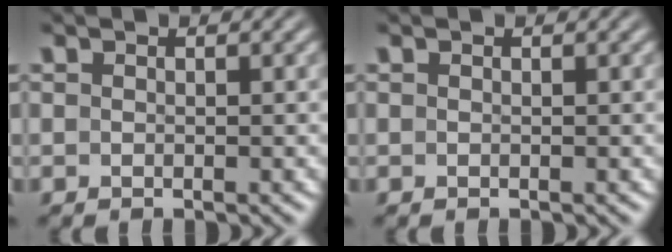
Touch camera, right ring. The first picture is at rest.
{"total": 0.0}